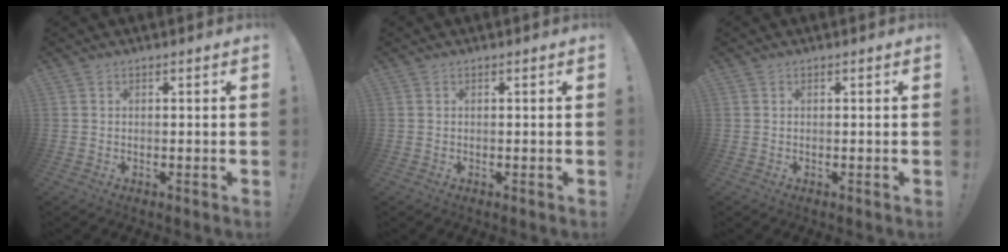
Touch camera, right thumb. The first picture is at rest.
{"total": 0.0}
{"total": 0.0}